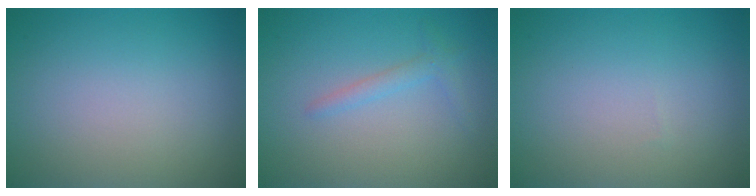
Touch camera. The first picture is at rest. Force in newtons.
{"total": 1.4, "press": 1.4, "slide": 0.1}
{"total": 0.0}